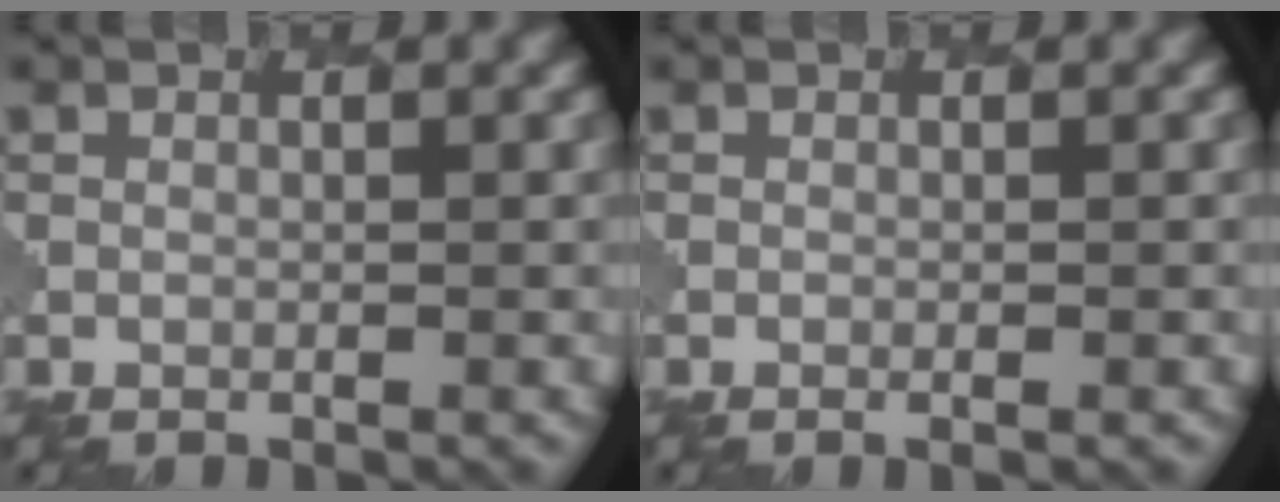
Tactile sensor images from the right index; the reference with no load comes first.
{"total": 0.6, "force": [-0.2, 0.1, 0.6], "torque": [-0.005, -0.002, -0.003]}